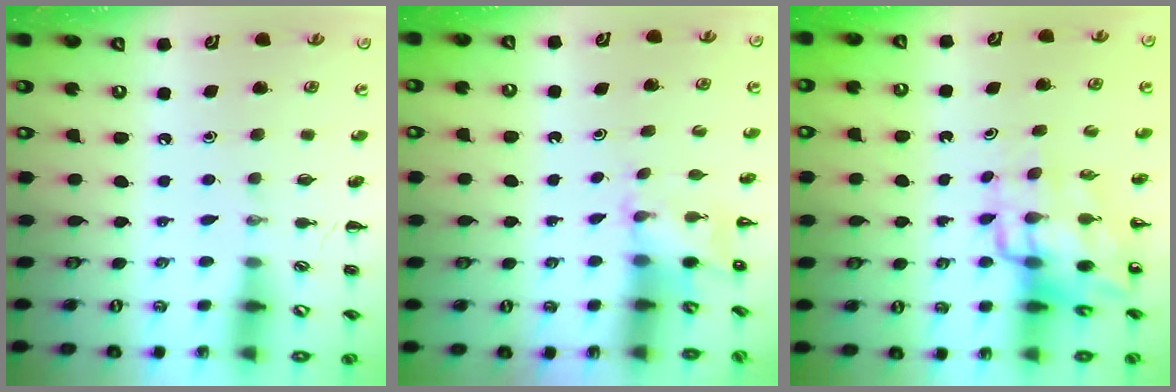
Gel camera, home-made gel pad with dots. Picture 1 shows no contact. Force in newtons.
{"total": 3.0, "press": 2.8, "slide": 1.0}
{"total": 13.0, "press": 12.5, "slide": 3.7}